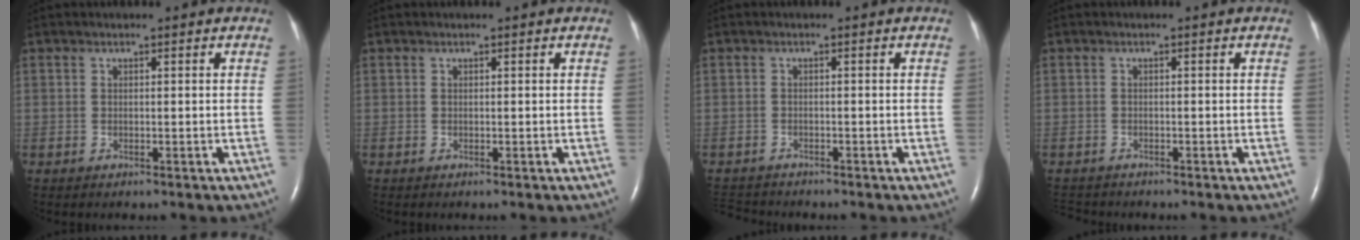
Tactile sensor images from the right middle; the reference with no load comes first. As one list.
[{"total": 0.0}, {"total": 3.6, "force": [-3.5, 0.7, 0.3], "torque": [-0.005, -0.014, -0.060]}, {"total": 2.4, "force": [-2.3, 0.6, 0.2], "torque": [-0.004, -0.010, -0.039]}]